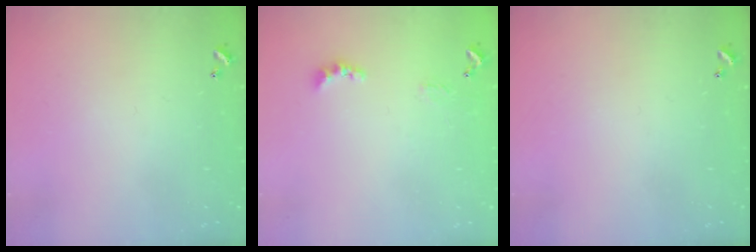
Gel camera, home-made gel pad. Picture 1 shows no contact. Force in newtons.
{"total": 2.1, "press": 2.0, "slide": 0.5}
{"total": 0.0}